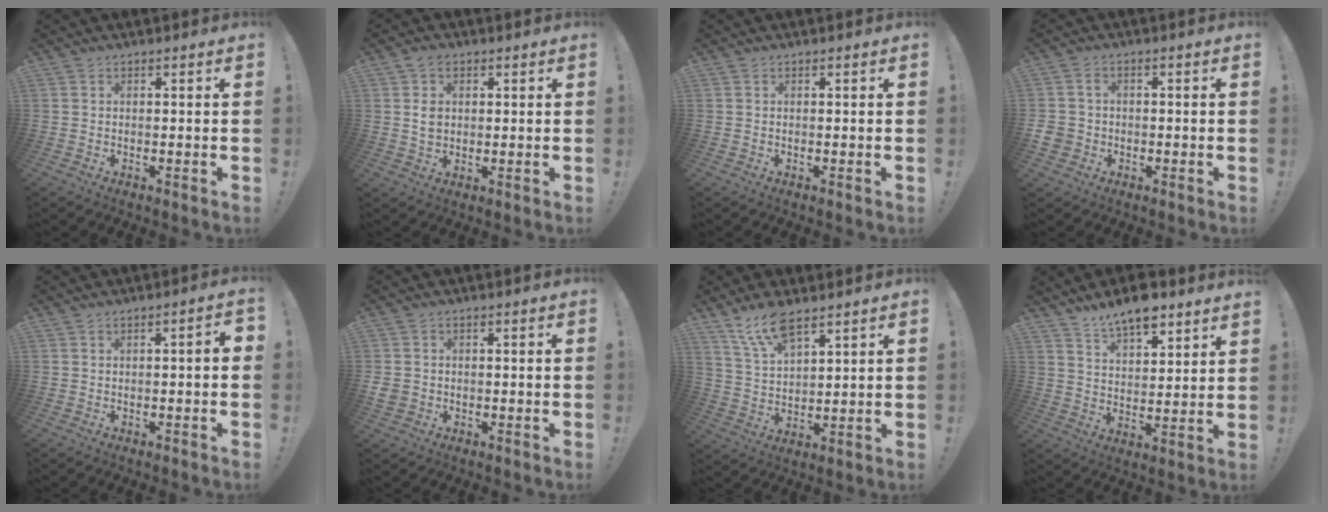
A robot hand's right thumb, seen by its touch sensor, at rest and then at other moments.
{"total": 4.8, "force": [1.2, 3.8, 2.8], "torque": [-0.041, 0.005, 0.023]}
{"total": 0.0}
{"total": 4.4, "force": [-0.8, 4.0, 1.8], "torque": [-0.045, 0.008, -0.013]}
{"total": 1.9, "force": [-0.5, 0.4, 1.8], "torque": [-0.030, 0.007, -0.009]}
{"total": 2.8, "force": [0.0, 2.5, 1.2], "torque": [-0.028, -0.002, 0.001]}
{"total": 9.9, "force": [7.6, 3.4, 5.4], "torque": [-0.108, -0.030, 0.143]}
{"total": 9.2, "force": [7.5, 3.0, 4.3], "torque": [-0.070, -0.051, 0.137]}